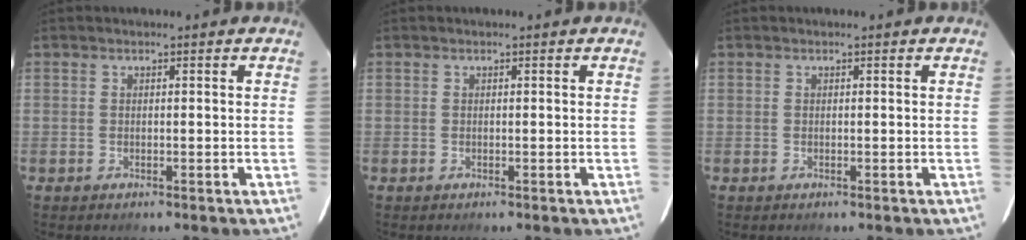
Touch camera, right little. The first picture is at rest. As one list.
[{"total": 0.0}, {"total": 0.0}]